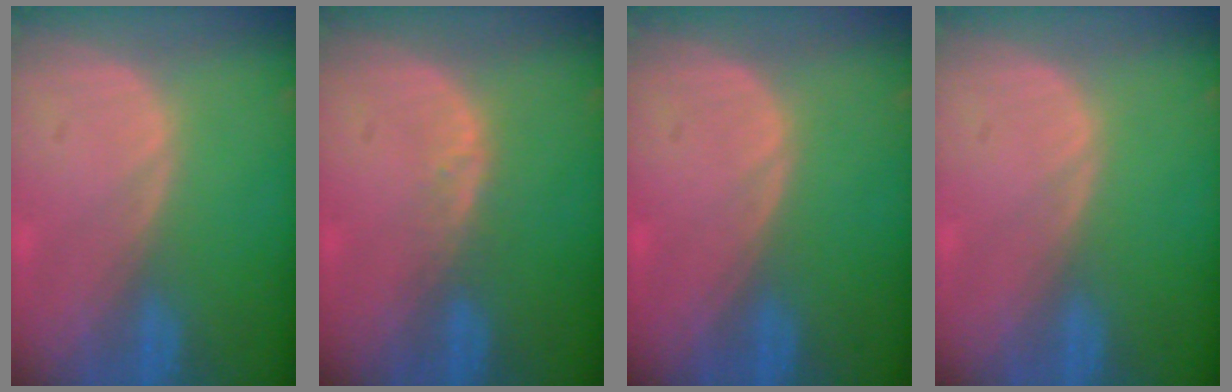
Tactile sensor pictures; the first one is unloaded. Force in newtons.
{"total": 1.7, "press": 1.7, "slide": 0.1}
{"total": 0.0}
{"total": 0.0}